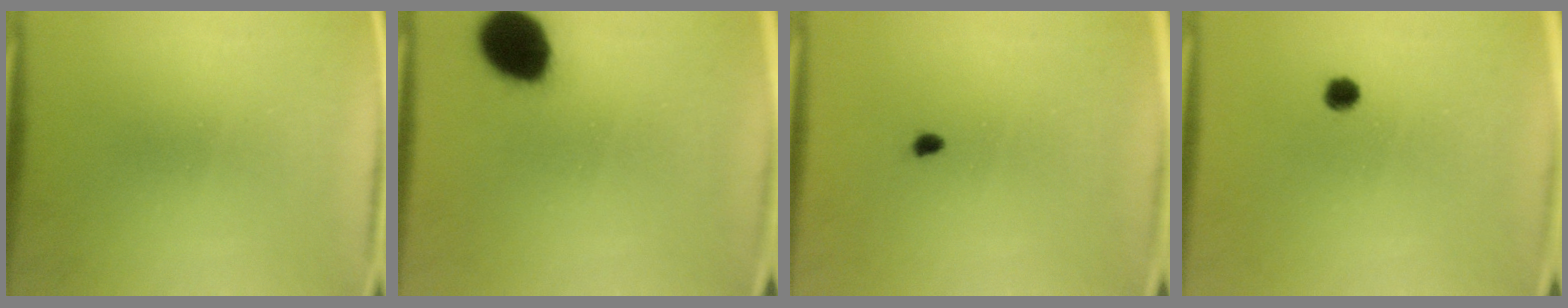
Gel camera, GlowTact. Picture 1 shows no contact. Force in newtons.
{"total": 13.4}
{"total": 0.7}
{"total": 1.4}